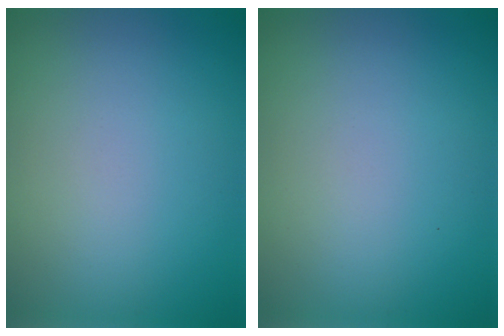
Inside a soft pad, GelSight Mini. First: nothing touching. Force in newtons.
{"total": 0.0}